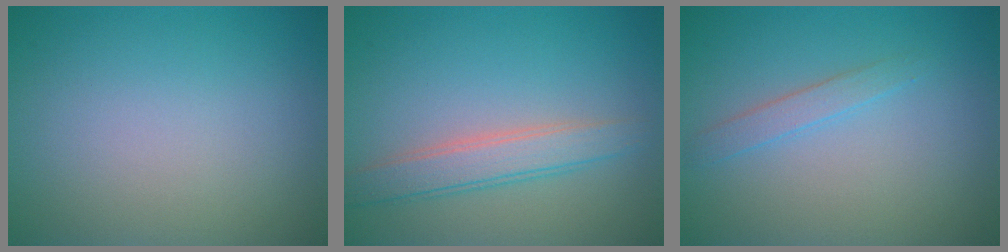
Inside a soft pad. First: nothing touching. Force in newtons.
{"total": 3.2, "press": 3.2, "slide": 0.1}
{"total": 1.5, "press": 1.5, "slide": 0.1}